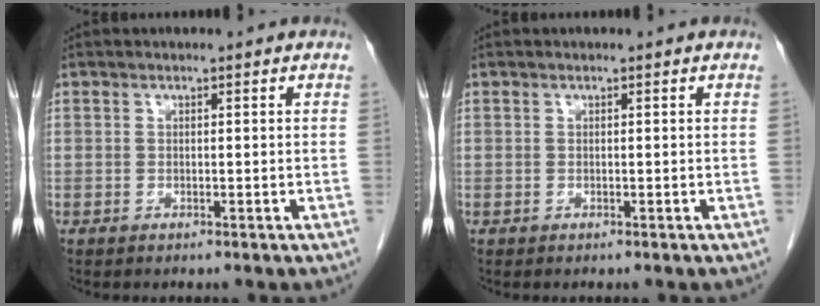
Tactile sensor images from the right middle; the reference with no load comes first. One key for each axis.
{"total": 0.0}